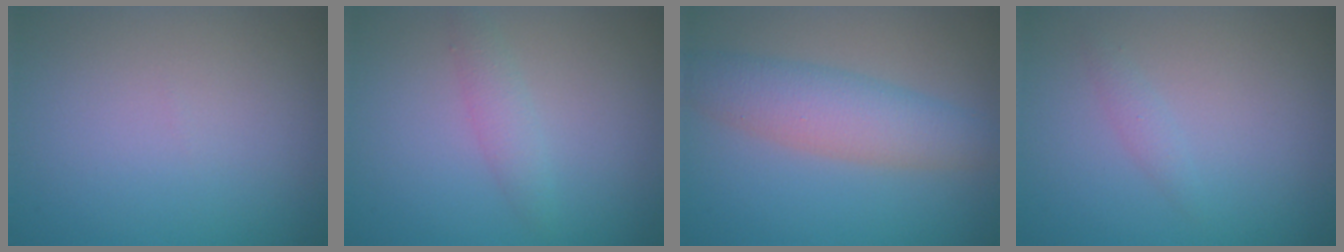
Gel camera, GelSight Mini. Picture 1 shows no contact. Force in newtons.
{"total": 1.6, "press": 1.6, "slide": 0.0}
{"total": 4.8, "press": 4.8, "slide": 0.1}
{"total": 0.9, "press": 0.9, "slide": 0.1}